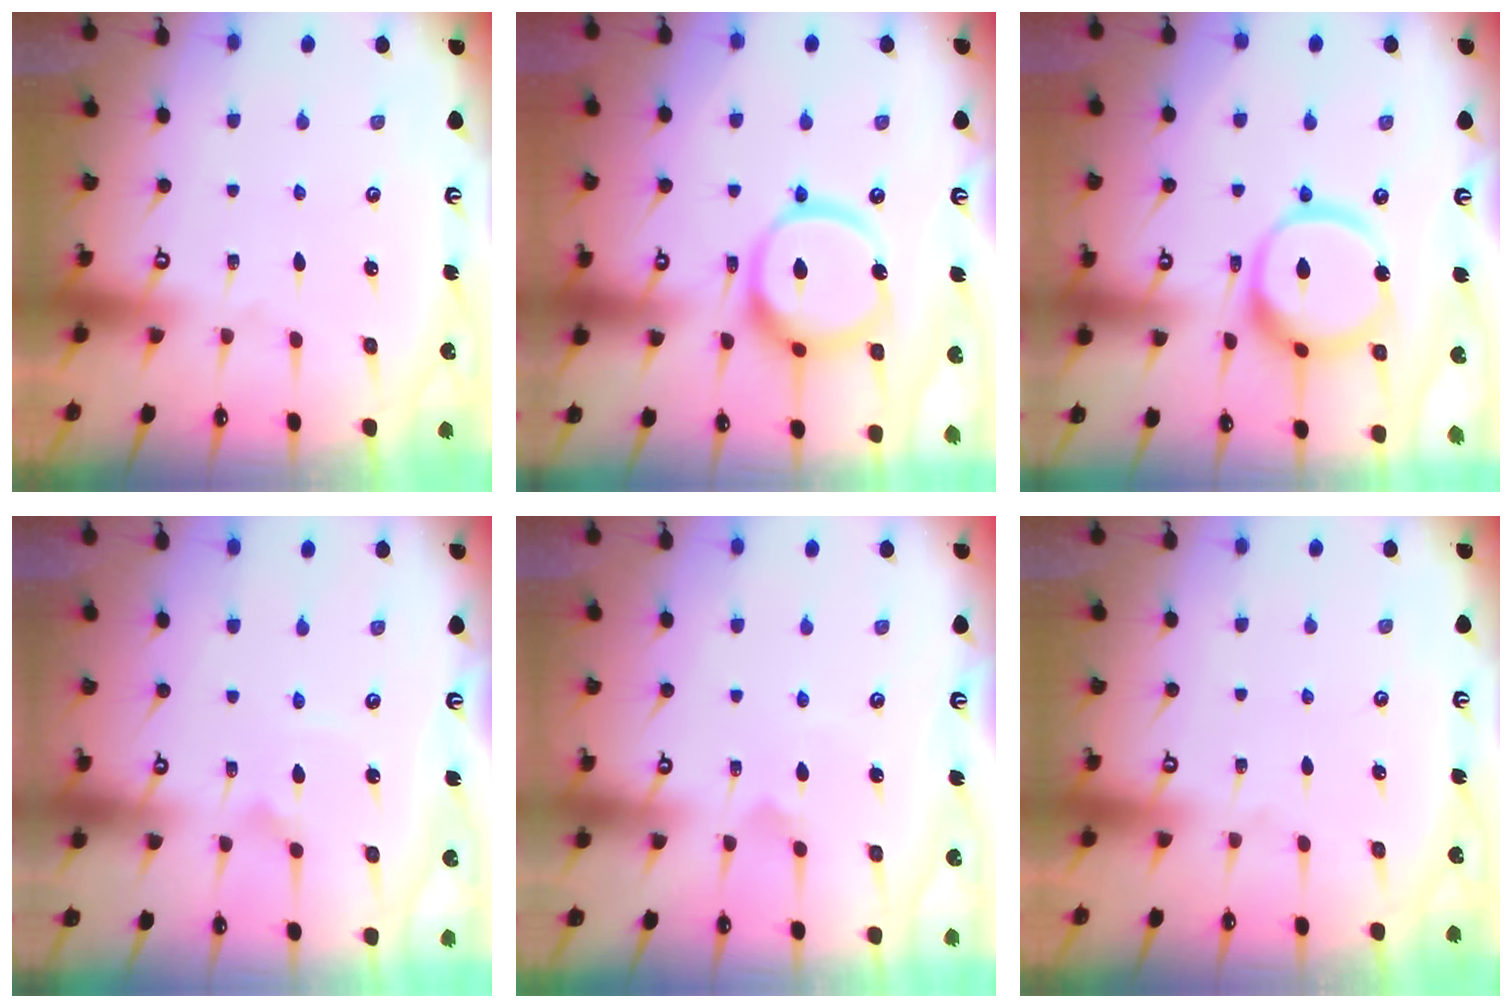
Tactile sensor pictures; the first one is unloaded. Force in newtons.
{"total": 16.5, "press": 16.4, "slide": 1.9}
{"total": 14.5, "press": 14.5, "slide": 1.2}
{"total": 2.2, "press": 2.2, "slide": 0.1}
{"total": 4.2, "press": 4.2, "slide": 0.4}
{"total": 0.0}